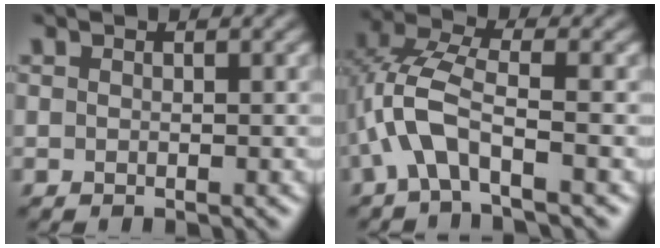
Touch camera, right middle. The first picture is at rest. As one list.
[{"total": 5.2, "force": [-2.0, 1.8, 4.4], "torque": [-0.103, 0.016, -0.050]}]